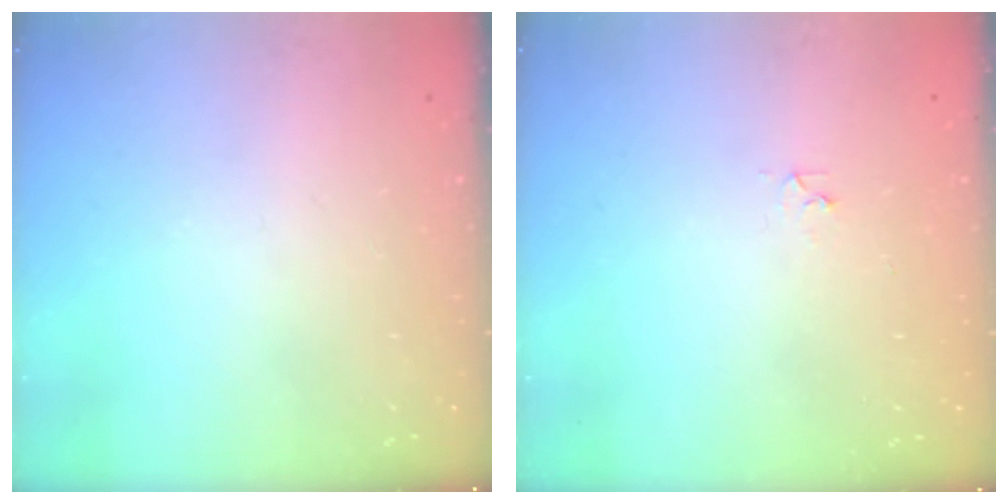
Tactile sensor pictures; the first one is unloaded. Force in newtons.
{"total": 1.9, "press": 1.9, "slide": 0.2}